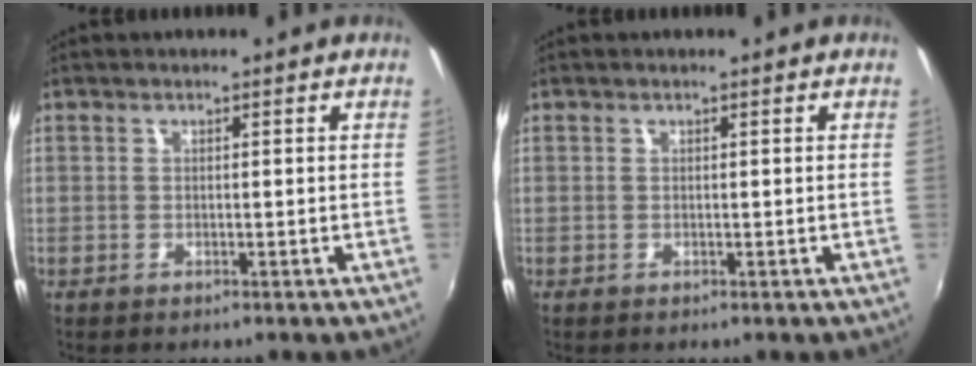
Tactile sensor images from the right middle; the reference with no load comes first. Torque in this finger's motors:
{"motor_torque": [0.00, 0.00, 0.00, -0.01]}